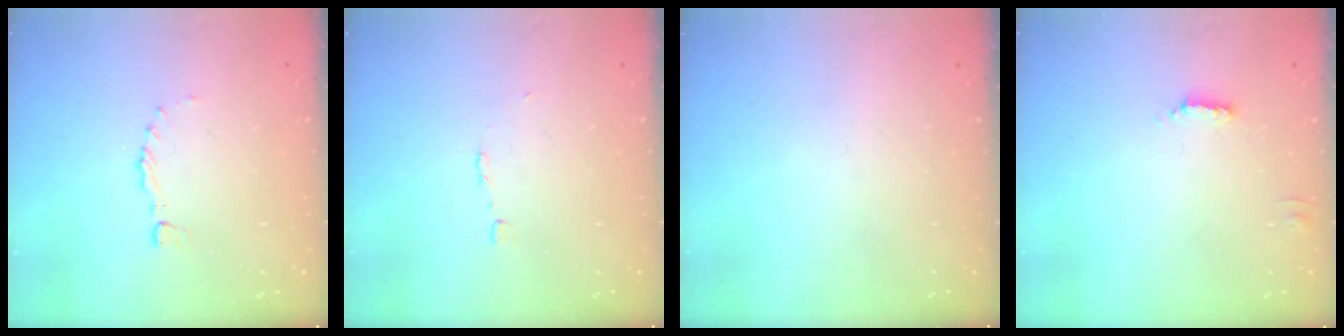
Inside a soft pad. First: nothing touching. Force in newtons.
{"total": 2.7, "press": 2.7, "slide": 0.2}
{"total": 0.0}
{"total": 1.8, "press": 1.8, "slide": 0.4}